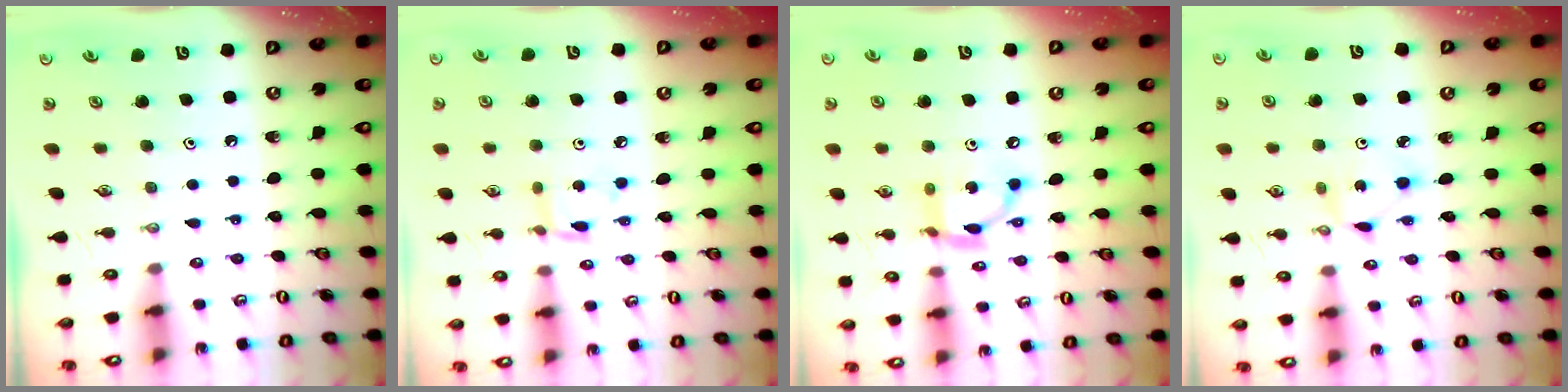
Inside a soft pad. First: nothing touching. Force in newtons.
{"total": 4.6, "press": 4.5, "slide": 0.5}
{"total": 11.5, "press": 11.5, "slide": 0.8}
{"total": 2.6, "press": 2.6, "slide": 0.1}